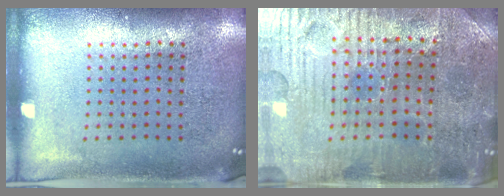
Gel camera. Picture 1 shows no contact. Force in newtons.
{"total": 3.7, "press": 3.7, "slide": 0.5}